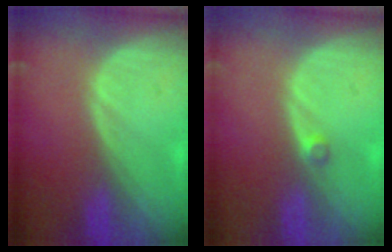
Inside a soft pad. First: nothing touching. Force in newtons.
{"total": 1.1, "press": 1.0, "slide": 0.6}